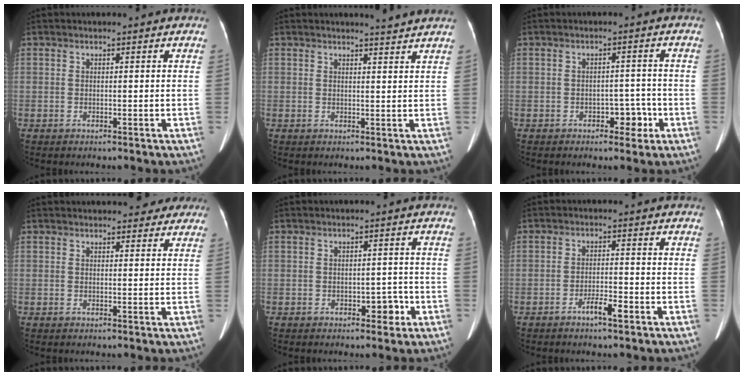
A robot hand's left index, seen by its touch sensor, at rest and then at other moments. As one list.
[{"total": 2.5, "force": [2.4, -0.8, 0.4], "torque": [-0.013, -0.013, 0.027]}, {"total": 3.5, "force": [-1.8, 2.1, 2.2], "torque": [-0.021, 0.012, -0.021]}, {"total": 8.3, "force": [7.3, 2.9, 2.8], "torque": [-0.020, 0.018, 0.083]}, {"total": 2.8, "force": [-1.3, 1.6, 1.9], "torque": [-0.018, 0.007, -0.014]}, {"total": 3.1, "force": [-1.9, 0.4, 2.4], "torque": [-0.043, 0.000, -0.034]}]